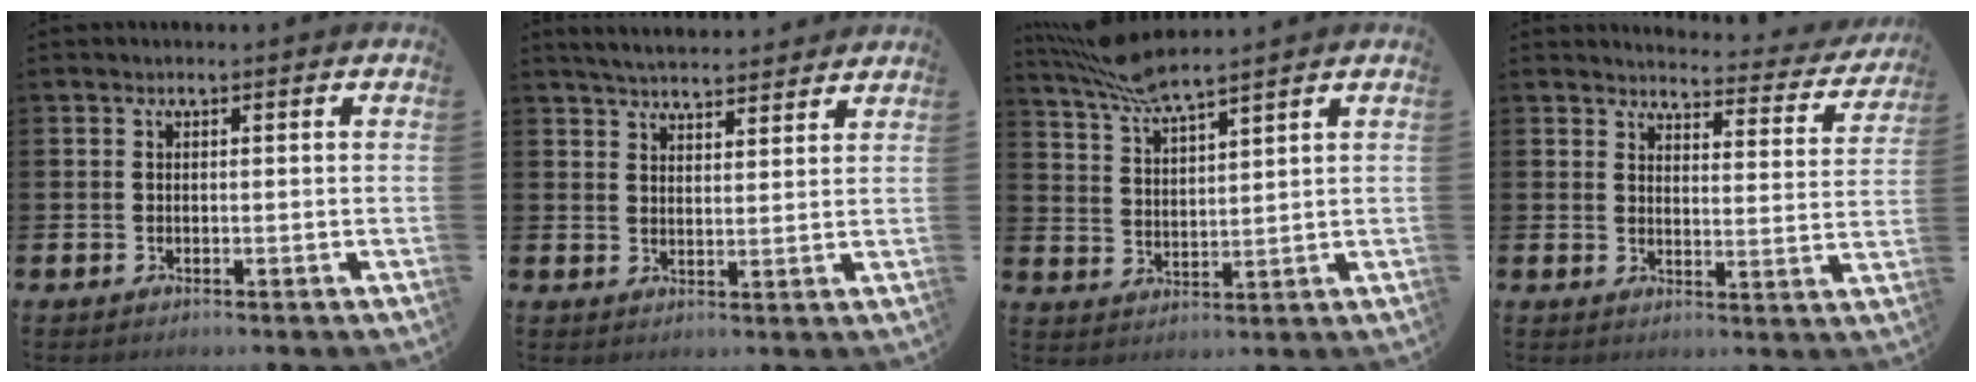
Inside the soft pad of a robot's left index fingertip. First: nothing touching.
{"total": 4.5, "force": [4.4, 0.4, 0.4], "torque": [-0.016, -0.026, 0.079]}
{"total": 6.1, "force": [5.7, 0.6, 2.2], "torque": [-0.065, -0.024, 0.104]}
{"total": 3.3, "force": [3.2, 0.8, 0.6], "torque": [-0.013, -0.033, 0.047]}